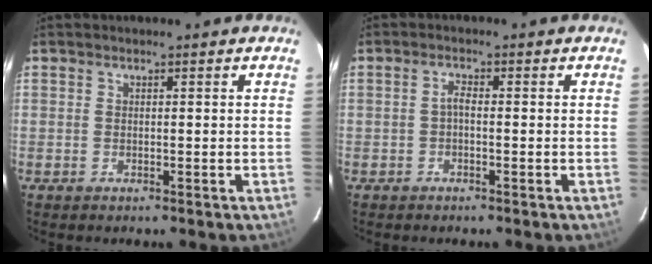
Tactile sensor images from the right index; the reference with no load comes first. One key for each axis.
{"total": 1.4, "fx": -0.5, "fy": 0.5, "fz": 1.2, "tx": -0.024, "ty": 0.006, "tz": -0.011}